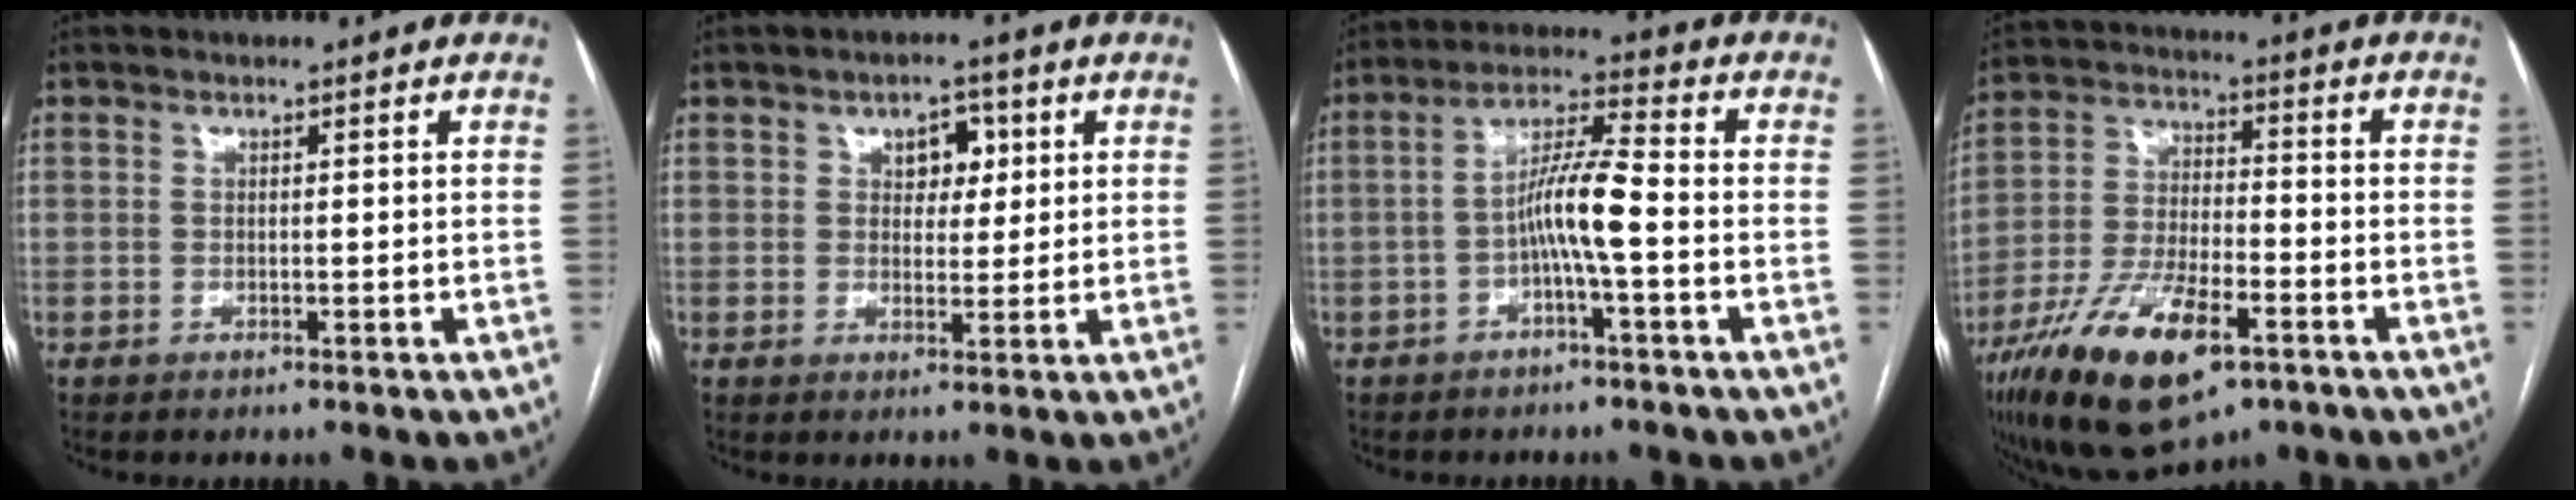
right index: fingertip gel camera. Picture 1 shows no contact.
{"total": 4.1, "force": [1.5, 2.6, 2.7], "torque": [-0.033, 0.009, 0.023]}
{"total": 7.3, "force": [-1.9, 0.2, 7.0], "torque": [-0.132, 0.018, -0.036]}
{"total": 16.8, "force": [-9.2, 5.9, 12.8], "torque": [-0.254, -0.014, -0.157]}